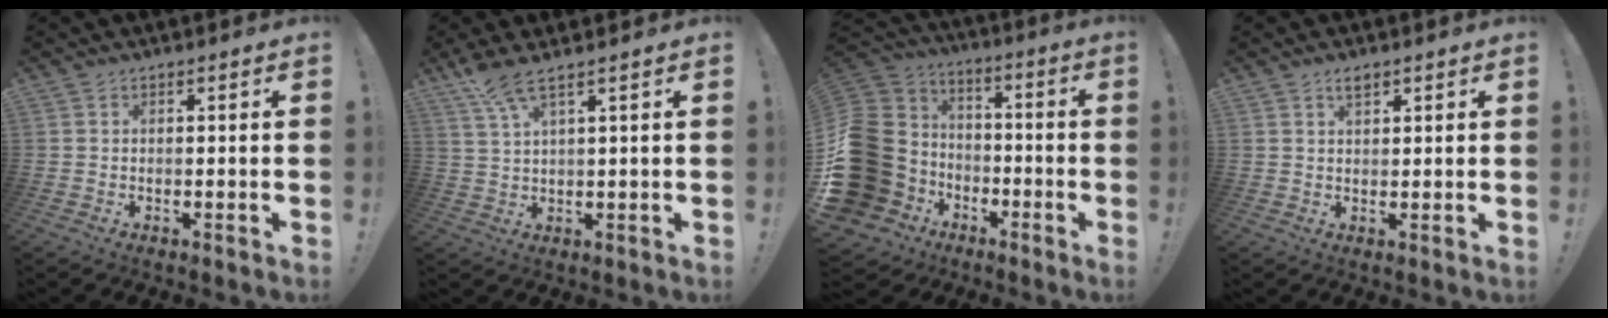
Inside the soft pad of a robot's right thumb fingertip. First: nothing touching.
{"total": 5.8, "force": [4.3, 0.3, 3.9], "torque": [-0.083, -0.016, 0.077]}
{"total": 24.8, "force": [-5.5, 20.0, 13.6], "torque": [-0.247, 0.022, -0.030]}
{"total": 2.5, "force": [1.8, 1.1, 1.5], "torque": [-0.024, -0.004, 0.030]}